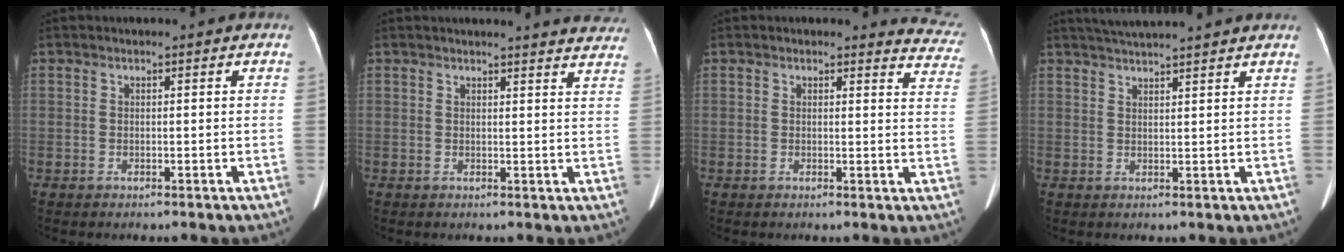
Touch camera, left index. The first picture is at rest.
{"total": 11.8, "force": [11.4, 1.1, 2.7], "torque": [-0.010, -0.043, 0.098]}
{"total": 6.7, "force": [6.5, 1.7, -0.2], "torque": [0.037, -0.050, 0.025]}
{"total": 8.3, "force": [7.5, -0.9, 3.3], "torque": [-0.056, 0.029, 0.105]}